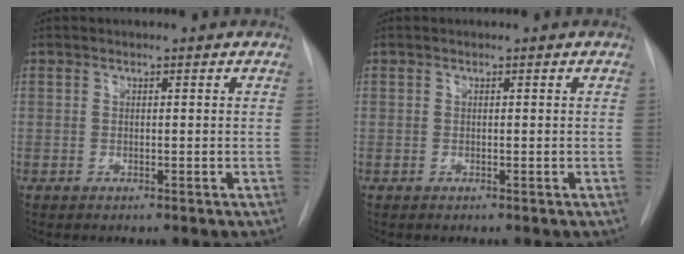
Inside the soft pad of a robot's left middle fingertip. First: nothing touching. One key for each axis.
{"total": 0.0}